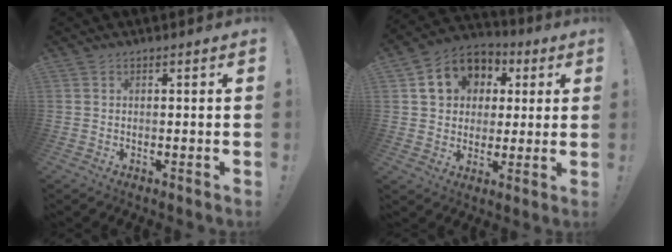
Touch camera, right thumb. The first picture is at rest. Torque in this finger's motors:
{"motor_torque": [1.11, 1.90, 0.82, 0.00, 0.01]}